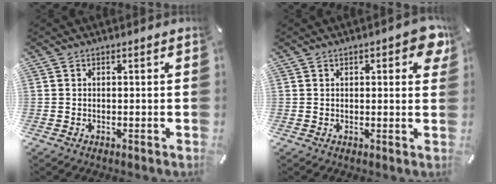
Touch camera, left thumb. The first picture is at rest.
{"total": 5.6, "force": [2.1, 2.4, 4.7], "torque": [-0.060, -0.002, 0.031]}